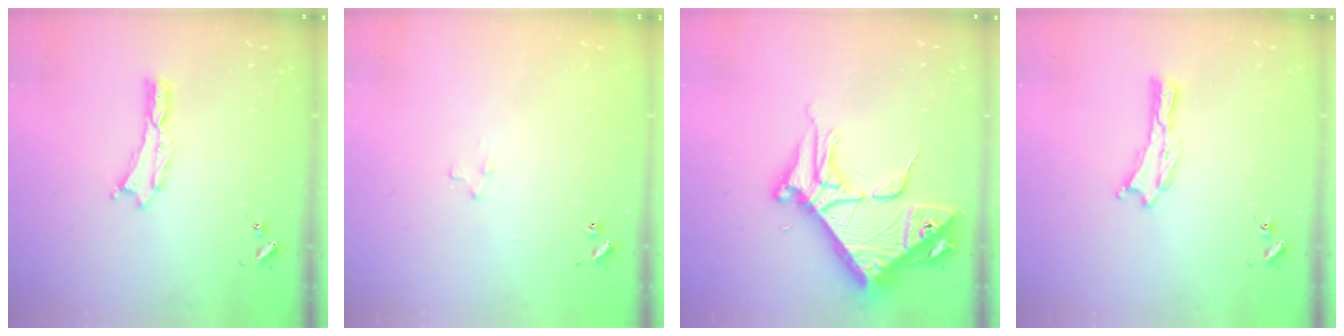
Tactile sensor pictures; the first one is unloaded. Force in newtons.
{"total": 2.2, "press": 2.2, "slide": 0.2}
{"total": 9.0, "press": 8.9, "slide": 1.2}
{"total": 0.0}